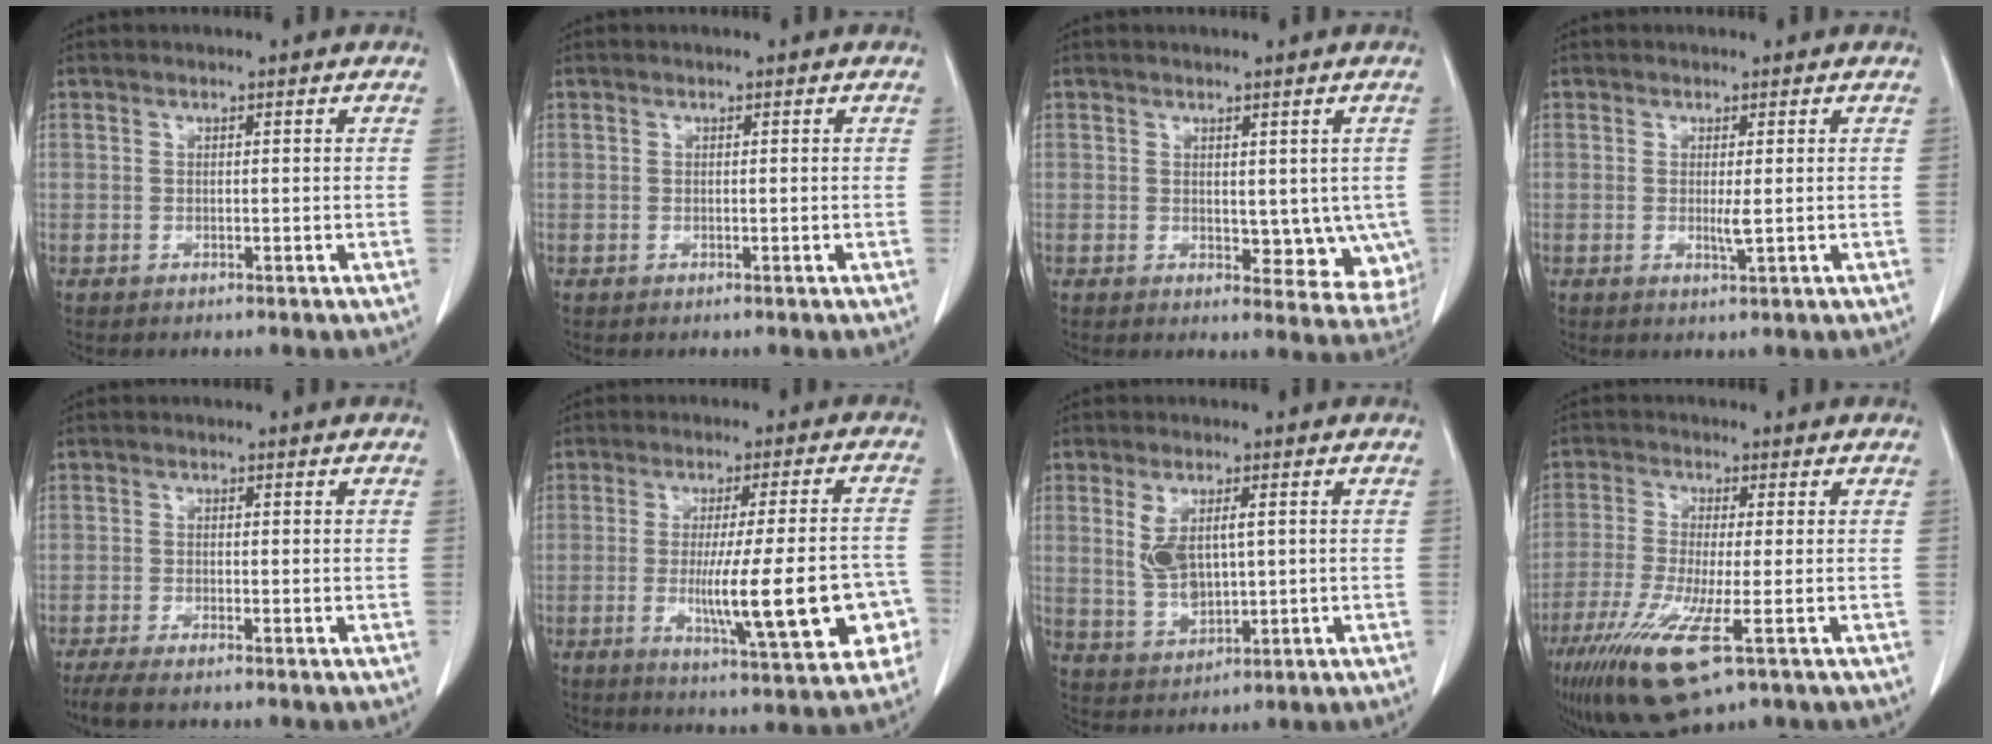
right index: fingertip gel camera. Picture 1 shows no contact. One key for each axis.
{"total": 0.0}
{"total": 7.8, "fx": -0.2, "fy": 4.7, "fz": 6.2, "tx": -0.050, "ty": -0.009, "tz": 0.009}
{"total": 1.7, "fx": 0.1, "fy": 0.0, "fz": 1.7, "tx": -0.033, "ty": -0.004, "tz": 0.005}
{"total": 3.6, "fx": -2.8, "fy": 0.1, "fz": 2.3, "tx": -0.038, "ty": -0.007, "tz": -0.051}
{"total": 16.4, "fx": -4.0, "fy": 2.0, "fz": 15.8, "tx": -0.192, "ty": 0.004, "tz": -0.042}
{"total": 7.3, "fx": 1.1, "fy": 4.1, "fz": 5.9, "tx": -0.121, "ty": 0.012, "tz": 0.035}
{"total": 11.5, "fx": -5.4, "fy": 1.5, "fz": 10.0, "tx": -0.199, "ty": -0.036, "tz": -0.096}